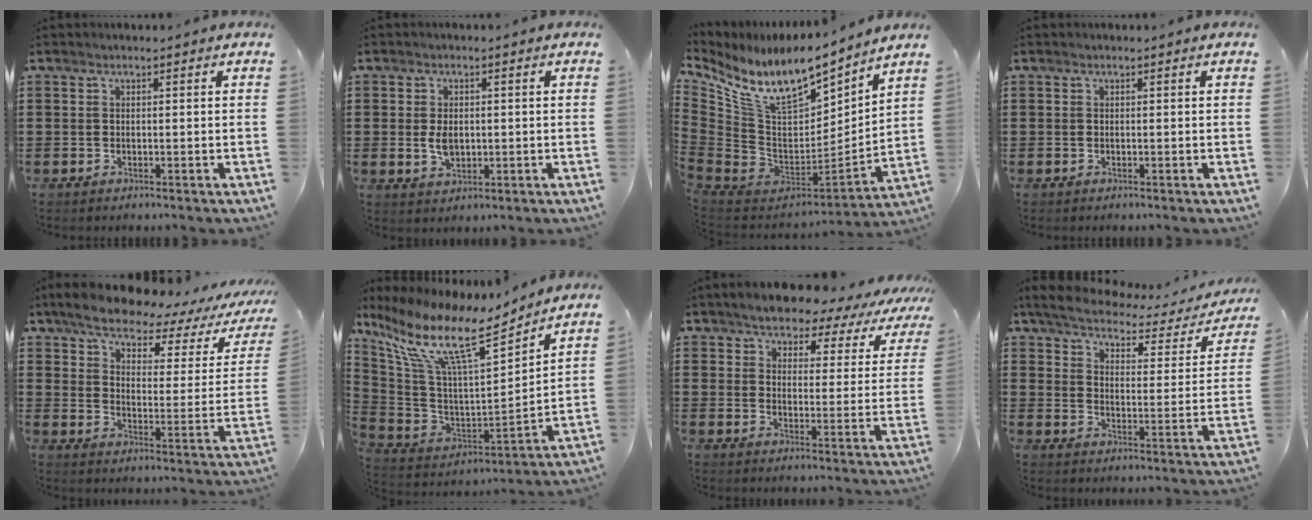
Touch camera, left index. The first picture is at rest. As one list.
[{"total": 3.6, "force": [0.1, 2.2, 2.8], "torque": [-0.056, -0.001, -0.003]}, {"total": 12.9, "force": [9.2, 4.6, 7.8], "torque": [-0.186, -0.069, 0.162]}, {"total": 0.0}, {"total": 6.2, "force": [5.3, 1.4, 3.0], "torque": [-0.087, -0.029, 0.089]}, {"total": 12.8, "force": [8.2, 2.8, 9.5], "torque": [-0.214, -0.052, 0.134]}, {"total": 5.4, "force": [5.1, 1.3, 1.1], "torque": [-0.044, -0.033, 0.086]}, {"total": 4.1, "force": [3.5, 0.8, 1.9], "torque": [-0.058, -0.023, 0.055]}]